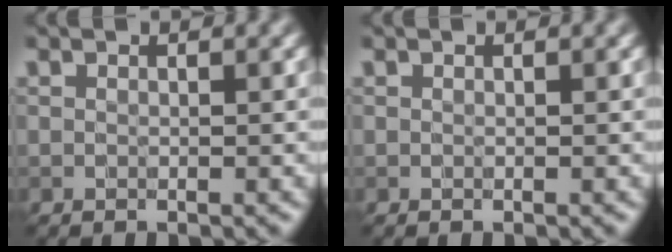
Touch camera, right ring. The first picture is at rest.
{"total": 0.0}